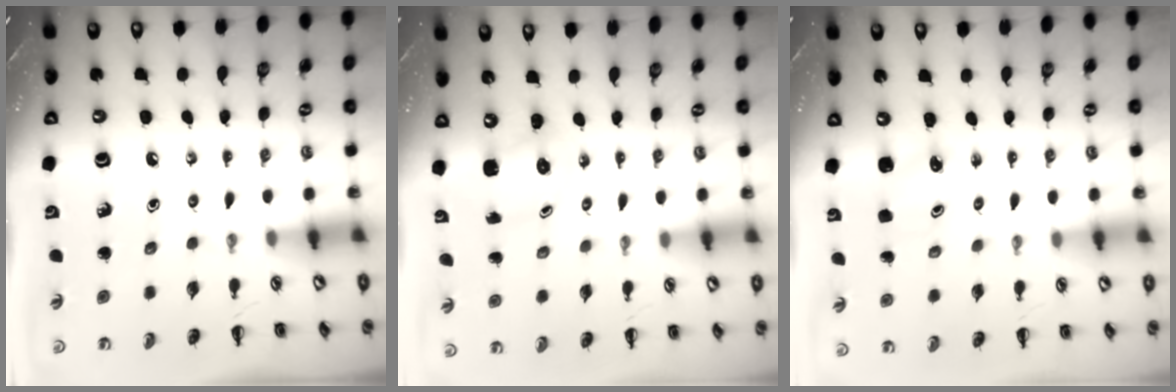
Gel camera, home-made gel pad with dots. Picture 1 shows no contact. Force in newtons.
{"total": 2.5, "press": 2.4, "slide": 0.8}
{"total": 1.8, "press": 1.7, "slide": 0.5}